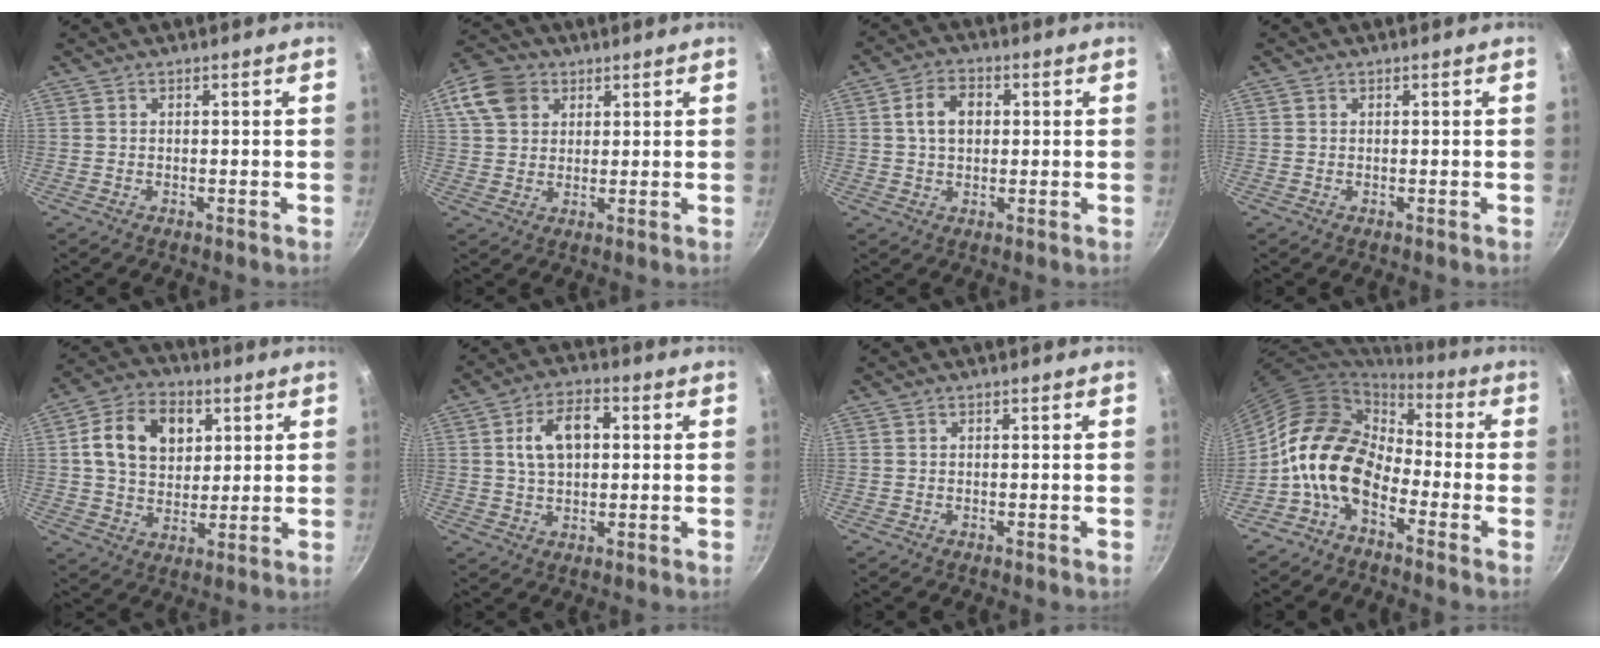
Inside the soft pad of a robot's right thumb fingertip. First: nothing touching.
{"total": 10.8, "force": [4.4, 8.4, 5.0], "torque": [-0.084, 0.008, 0.073]}
{"total": 6.5, "force": [1.0, 4.7, 4.4], "torque": [-0.059, 0.011, 0.011]}
{"total": 0.6, "force": [0.2, 0.5, 0.2], "torque": [-0.001, 0.002, 0.001]}
{"total": 13.8, "force": [3.9, 10.1, 8.5], "torque": [-0.125, 0.000, 0.057]}
{"total": 9.5, "force": [1.7, 5.9, 7.2], "torque": [-0.105, 0.014, 0.025]}
{"total": 0.0}
{"total": 12.6, "force": [-3.5, 8.8, 8.3], "torque": [-0.115, 0.039, -0.086]}